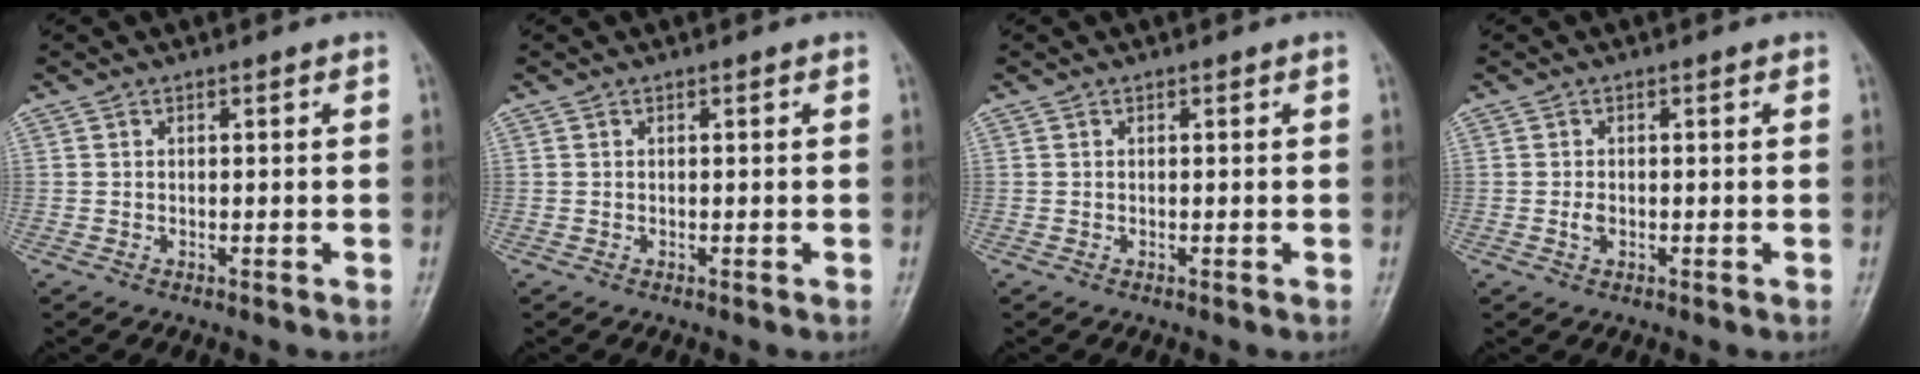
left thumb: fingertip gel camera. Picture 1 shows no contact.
{"total": 0.0}
{"total": 0.0}
{"total": 1.6, "force": [-0.3, 1.1, 1.2], "torque": [-0.023, 0.003, -0.006]}